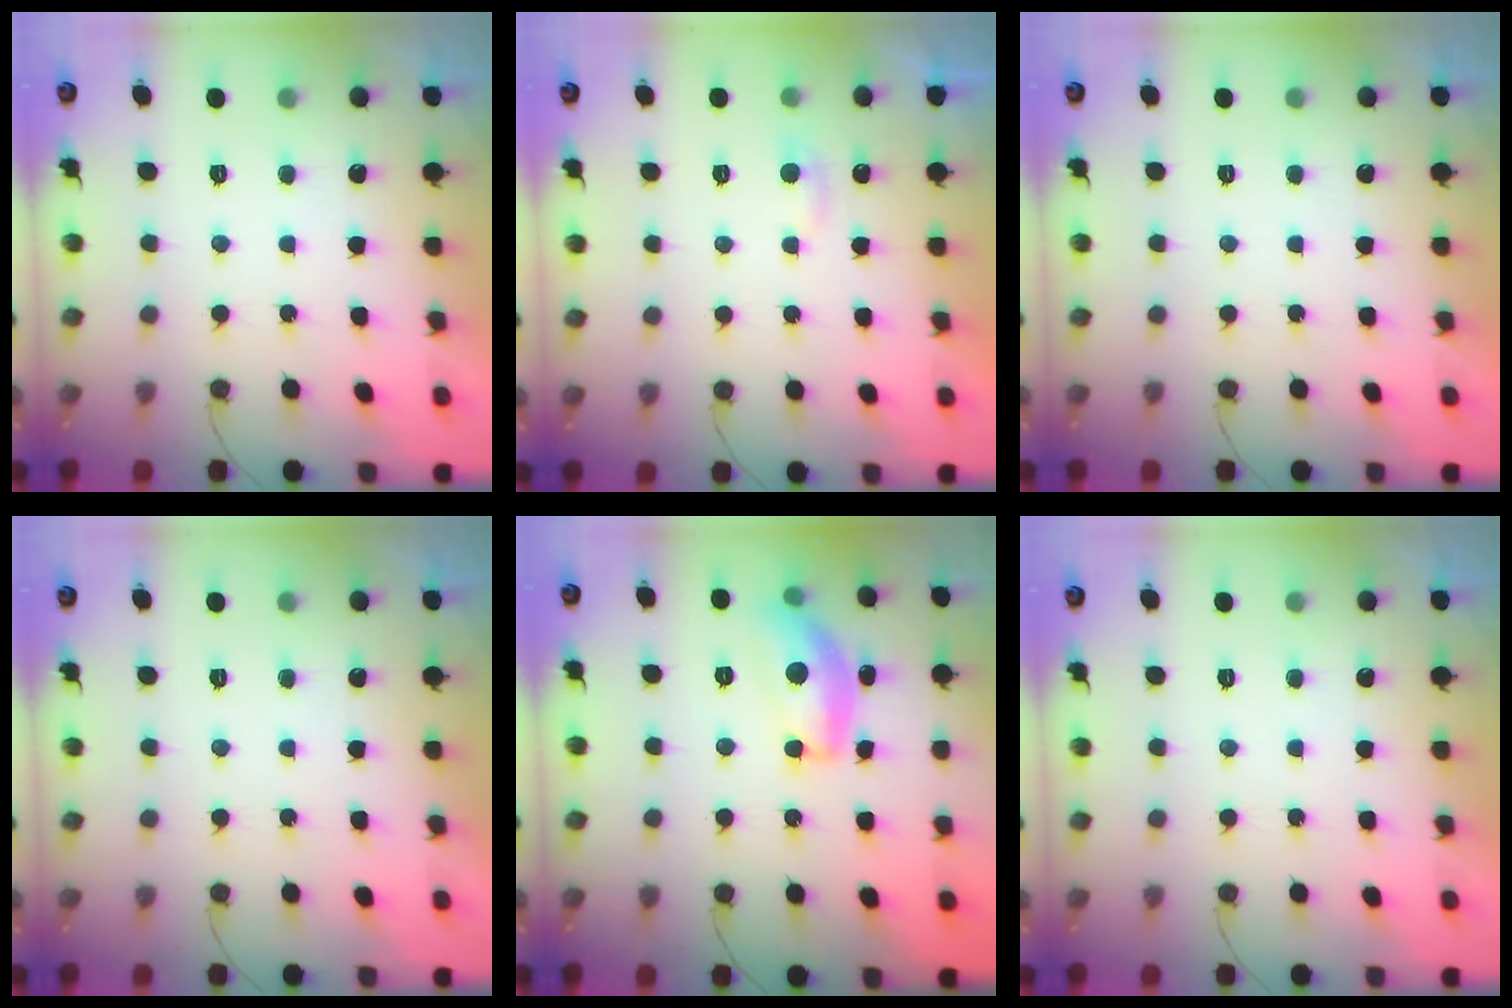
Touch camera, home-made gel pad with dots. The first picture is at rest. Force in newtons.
{"total": 2.7, "press": 2.7, "slide": 0.2}
{"total": 0.0}
{"total": 0.0}
{"total": 14.0, "press": 14.0, "slide": 0.7}
{"total": 0.0}